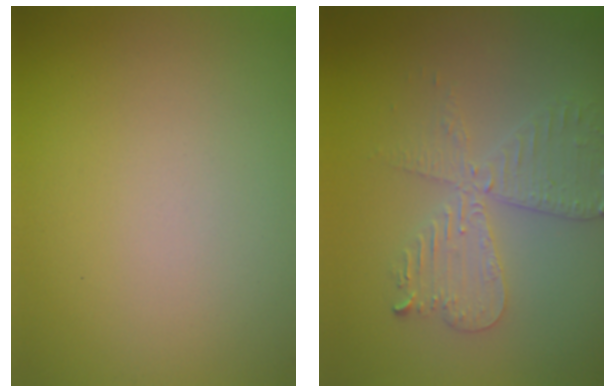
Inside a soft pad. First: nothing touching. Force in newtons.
{"total": 4.1, "press": 3.5, "slide": 2.2}